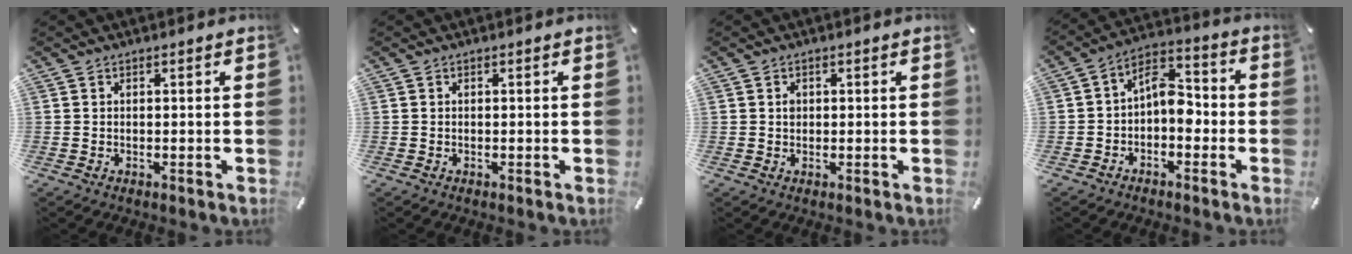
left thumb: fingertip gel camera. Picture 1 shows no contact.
{"total": 0.0}
{"total": 1.1, "force": [0.2, 1.0, 0.4], "torque": [-0.001, 0.000, 0.001]}
{"total": 7.4, "force": [-1.8, 5.0, 5.2], "torque": [-0.081, 0.009, -0.037]}